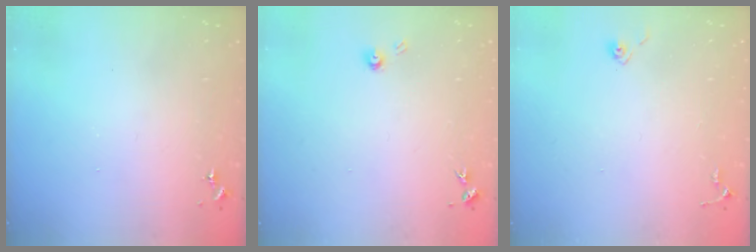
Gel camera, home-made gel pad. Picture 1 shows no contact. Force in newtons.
{"total": 3.9, "press": 3.9, "slide": 0.5}
{"total": 4.8, "press": 4.8, "slide": 0.4}